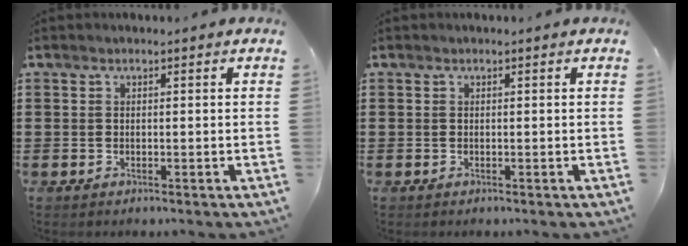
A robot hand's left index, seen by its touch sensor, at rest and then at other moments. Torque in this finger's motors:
{"motor_torque": [0.00, 0.00, 0.00, 0.00]}